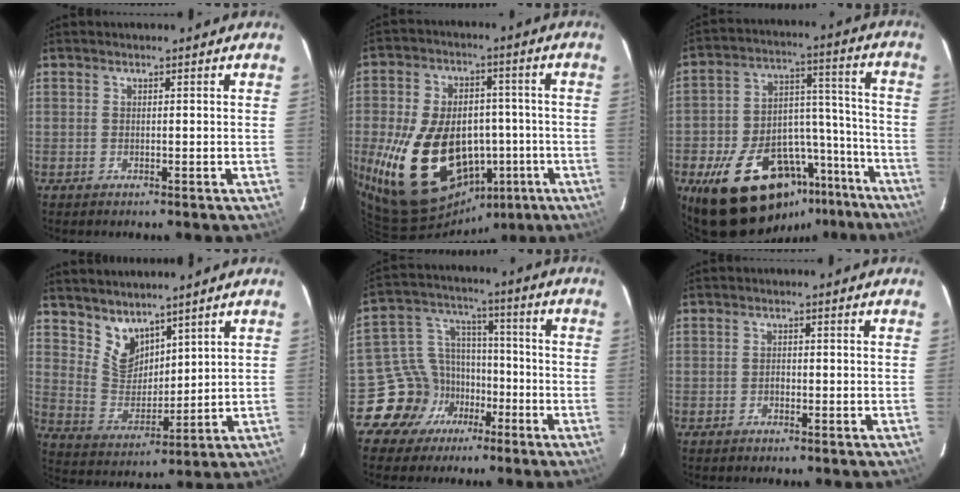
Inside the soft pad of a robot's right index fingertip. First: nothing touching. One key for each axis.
{"total": 24.7, "fx": -6.4, "fy": 16.9, "fz": 16.8, "tx": -0.357, "ty": 0.015, "tz": -0.068}
{"total": 24.6, "fx": -17.7, "fy": 11.8, "fz": 12.4, "tx": -0.214, "ty": 0.047, "tz": -0.239}
{"total": 8.0, "fx": 6.2, "fy": 4.4, "fz": 2.6, "tx": -0.041, "ty": 0.000, "tz": 0.133}
{"total": 11.1, "fx": -6.1, "fy": 9.1, "fz": 1.8, "tx": -0.045, "ty": 0.055, "tz": -0.097}
{"total": 0.8, "fx": -0.5, "fy": 0.6, "fz": 0.3, "tx": -0.004, "ty": 0.003, "tz": -0.008}